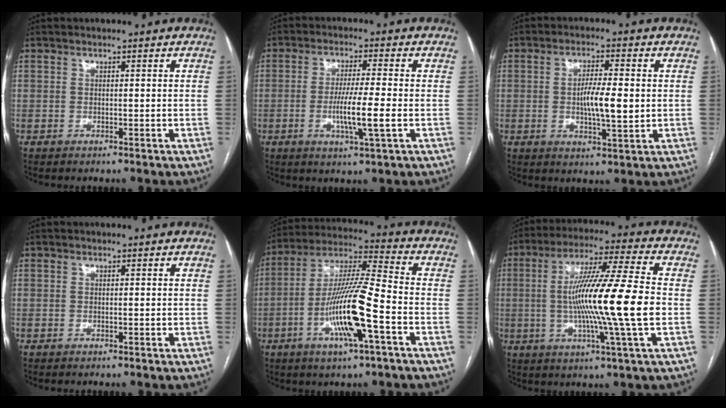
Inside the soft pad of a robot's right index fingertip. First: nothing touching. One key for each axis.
{"total": 7.4, "fx": -1.6, "fy": -0.2, "fz": 7.2, "tx": -0.131, "ty": -0.012, "tz": -0.031}
{"total": 6.8, "fx": 0.0, "fy": 1.2, "fz": 6.7, "tx": -0.118, "ty": -0.002, "tz": 0.000}
{"total": 0.0}
{"total": 15.1, "fx": -5.0, "fy": 1.1, "fz": 14.2, "tx": -0.277, "ty": -0.001, "tz": -0.092}
{"total": 17.0, "fx": -1.2, "fy": -1.1, "fz": 16.9, "tx": -0.300, "ty": -0.007, "tz": -0.029}